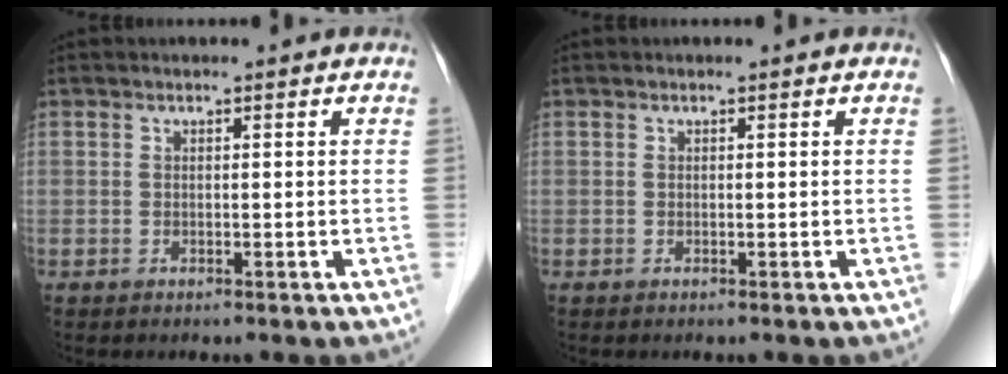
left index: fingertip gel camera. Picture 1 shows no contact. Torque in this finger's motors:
{"motor_torque": [0.02, 0.00, 0.00, 0.00]}